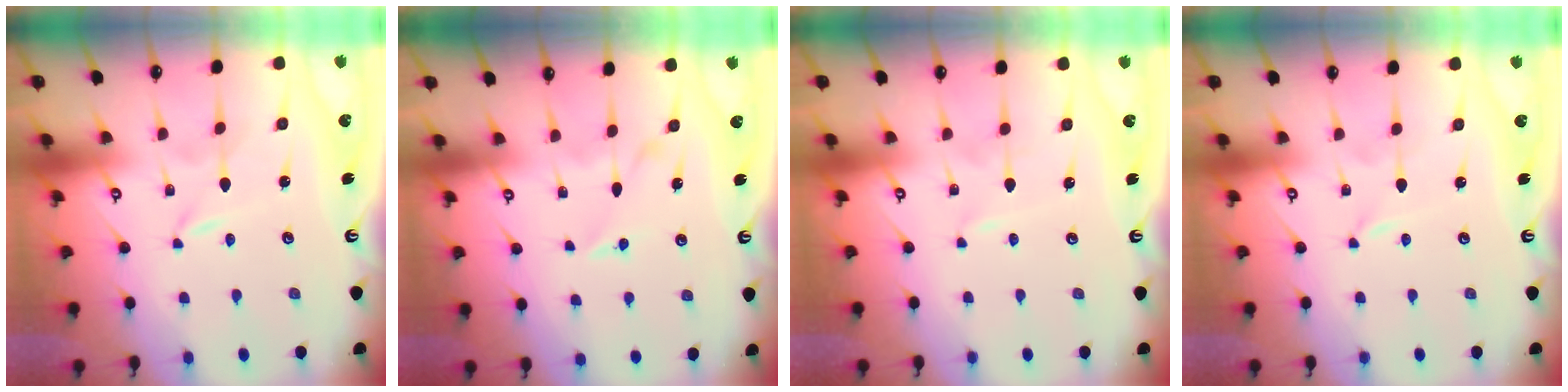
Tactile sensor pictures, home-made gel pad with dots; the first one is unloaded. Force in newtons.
{"total": 5.0, "press": 5.0, "slide": 0.7}
{"total": 1.5, "press": 1.5, "slide": 0.2}
{"total": 0.0}